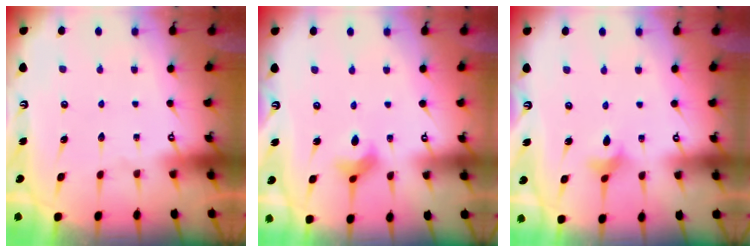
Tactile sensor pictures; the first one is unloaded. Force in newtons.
{"total": 3.4, "press": 3.3, "slide": 0.6}
{"total": 2.7, "press": 2.6, "slide": 0.6}